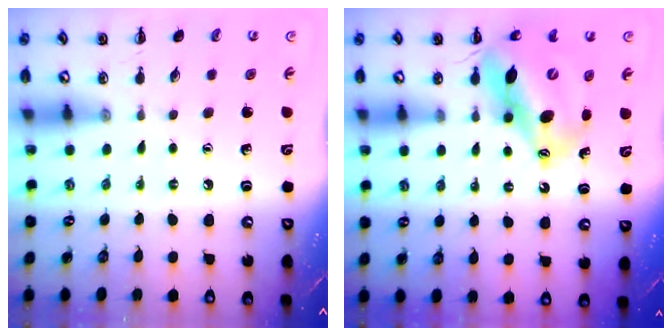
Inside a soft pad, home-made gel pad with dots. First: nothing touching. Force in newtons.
{"total": 13.8, "press": 13.4, "slide": 3.4}